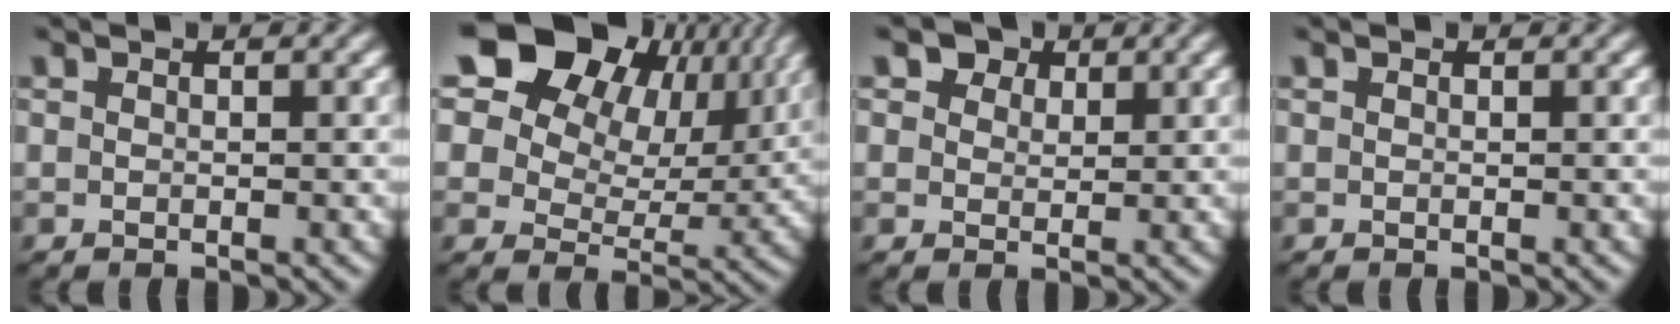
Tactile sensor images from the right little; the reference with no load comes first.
{"total": 16.7, "force": [5.5, 12.0, 10.2], "torque": [-0.182, 0.012, 0.068]}
{"total": 5.0, "force": [2.4, 3.7, 2.3], "torque": [-0.042, -0.004, 0.039]}
{"total": 0.0}